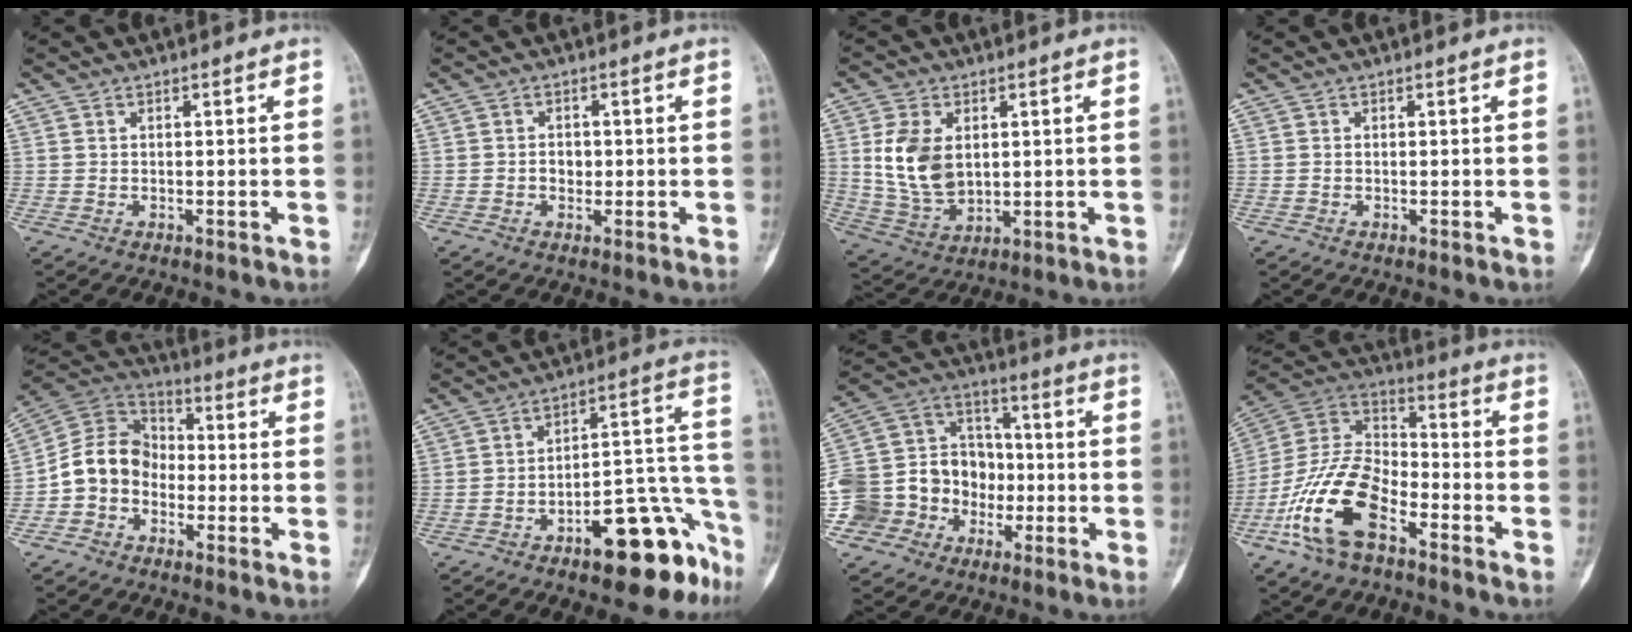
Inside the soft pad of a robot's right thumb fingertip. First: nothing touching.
{"total": 2.1, "force": [-0.2, 1.7, 1.1], "torque": [-0.002, 0.003, -0.006]}
{"total": 11.1, "force": [2.2, 7.2, 8.2], "torque": [-0.148, -0.013, 0.055]}
{"total": 0.0}
{"total": 10.5, "force": [-2.8, 8.7, 5.1], "torque": [-0.073, 0.049, -0.068]}
{"total": 17.5, "force": [-10.6, 6.5, 12.3], "torque": [-0.091, 0.107, -0.152]}
{"total": 18.1, "force": [-5.6, 15.8, 7.0], "torque": [-0.107, 0.084, -0.091]}
{"total": 17.5, "force": [-8.8, 8.8, 12.3], "torque": [-0.231, 0.057, -0.179]}